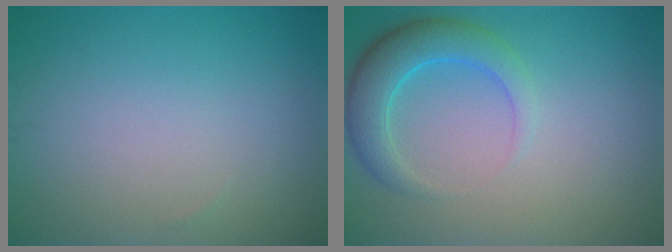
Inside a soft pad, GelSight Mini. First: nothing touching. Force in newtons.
{"total": 4.2, "press": 4.2, "slide": 0.2}